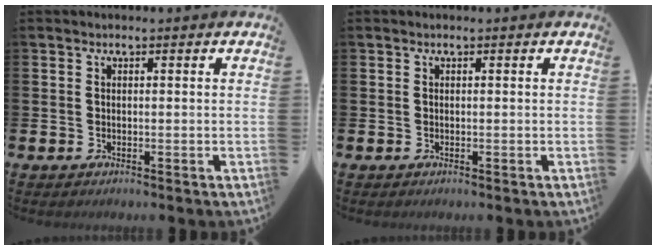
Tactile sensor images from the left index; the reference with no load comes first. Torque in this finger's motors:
{"motor_torque": [-0.17, 0.15, 0.01, 0.00]}